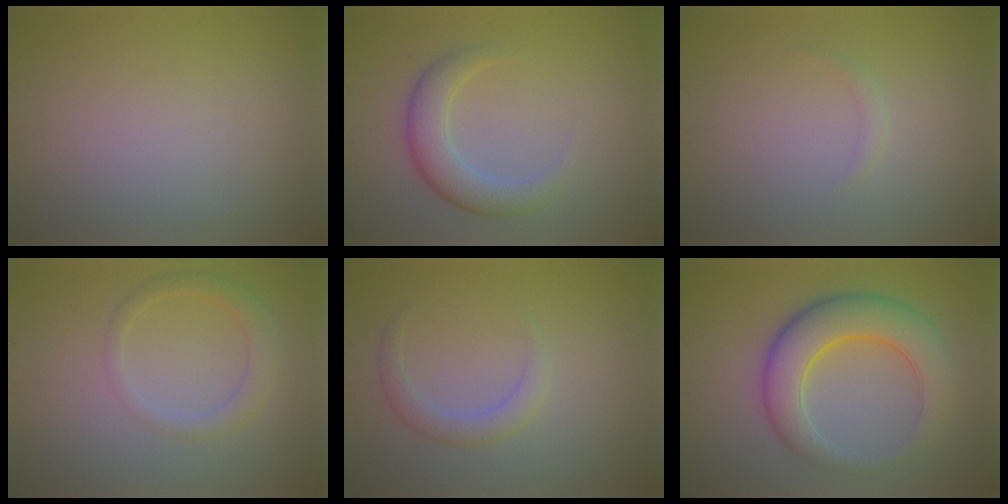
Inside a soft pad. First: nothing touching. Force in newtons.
{"total": 3.1, "press": 3.1, "slide": 0.2}
{"total": 0.8, "press": 0.8, "slide": 0.0}
{"total": 2.3, "press": 2.3, "slide": 0.1}
{"total": 2.1, "press": 2.0, "slide": 0.2}
{"total": 7.1, "press": 7.1, "slide": 0.1}